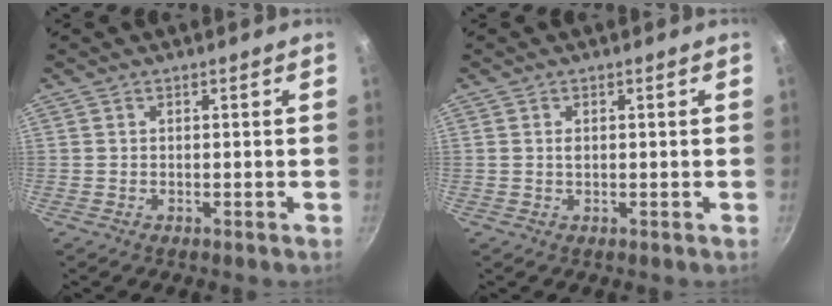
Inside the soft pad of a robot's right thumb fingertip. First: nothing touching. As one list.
[{"total": 0.7, "force": [0.1, 0.4, 0.6], "torque": [-0.011, -0.002, 0.003]}]